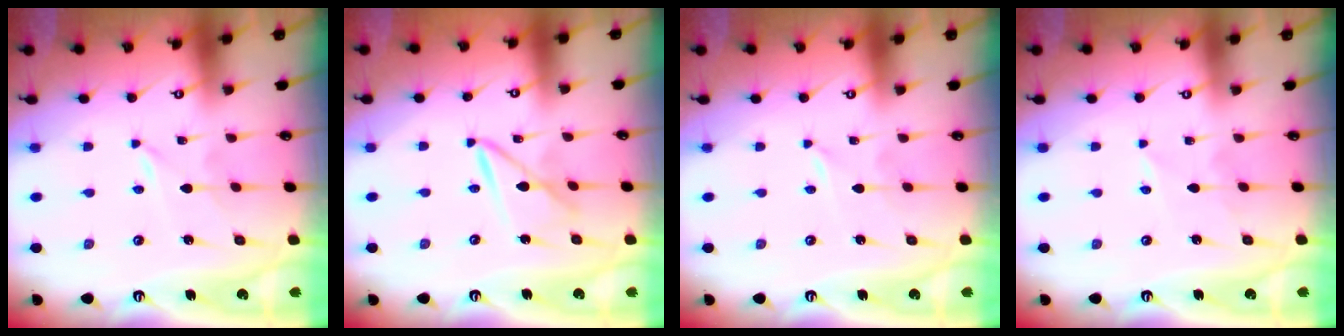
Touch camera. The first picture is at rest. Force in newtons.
{"total": 7.1, "press": 7.0, "slide": 0.6}
{"total": 0.0}
{"total": 3.2, "press": 3.1, "slide": 0.3}